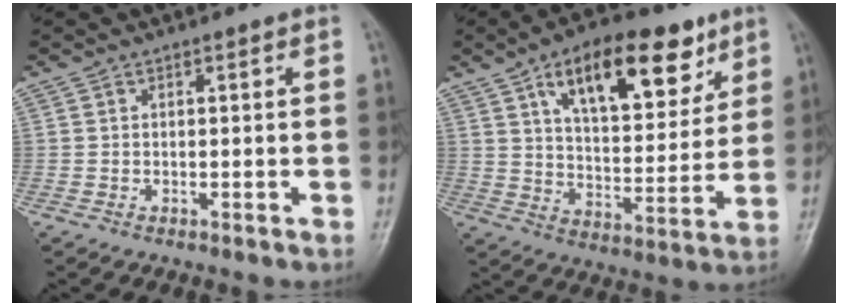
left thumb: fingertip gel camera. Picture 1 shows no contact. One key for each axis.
{"total": 19.7, "fx": 10.4, "fy": 9.2, "fz": 14.0, "tx": -0.166, "ty": -0.035, "tz": 0.167}